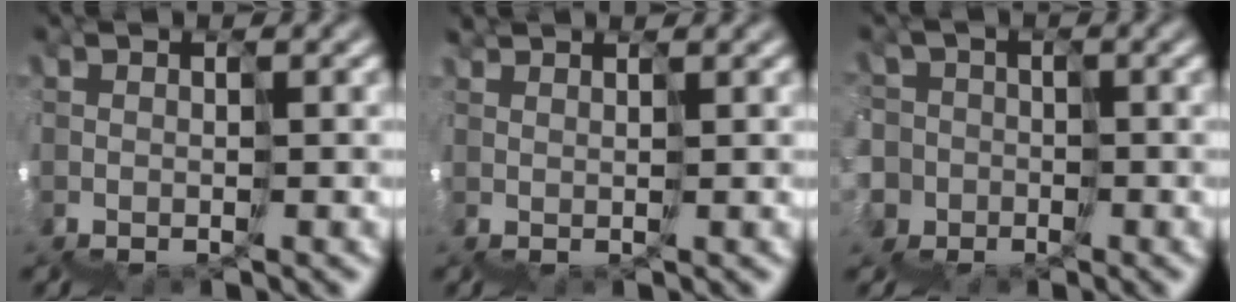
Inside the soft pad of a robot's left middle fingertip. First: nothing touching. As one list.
[{"total": 1.6, "force": [1.5, 0.1, -0.2], "torque": [0.011, 0.021, 0.026]}, {"total": 5.3, "force": [-1.1, 2.9, -4.3], "torque": [0.054, 0.028, -0.042]}]